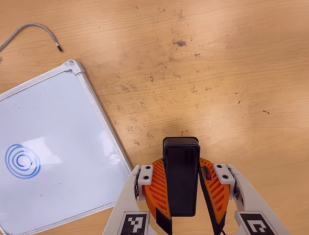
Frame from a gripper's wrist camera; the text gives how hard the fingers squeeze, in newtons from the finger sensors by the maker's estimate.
{"total": 8.7, "left": 7.4, "right": 10.0}